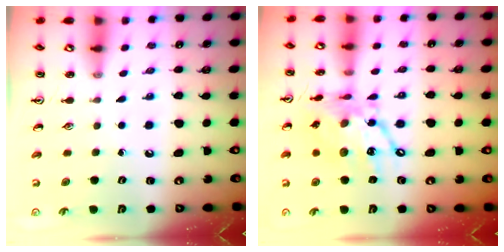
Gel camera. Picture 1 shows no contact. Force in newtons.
{"total": 15.2, "press": 15.1, "slide": 1.1}